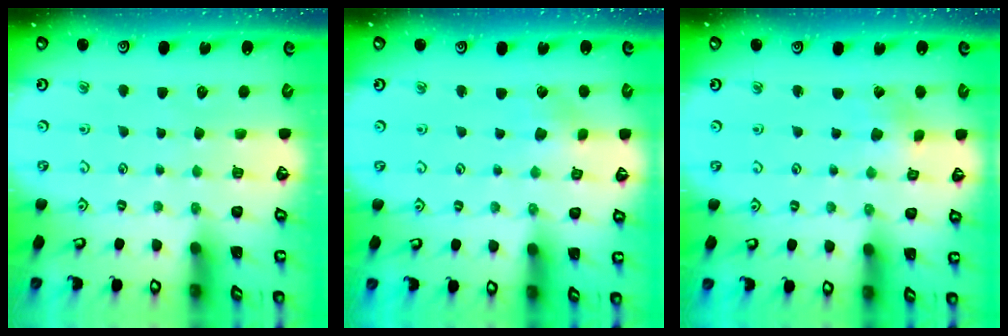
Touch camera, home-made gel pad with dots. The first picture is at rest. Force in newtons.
{"total": 2.7, "press": 2.7, "slide": 0.4}
{"total": 0.9, "press": 0.9, "slide": 0.1}